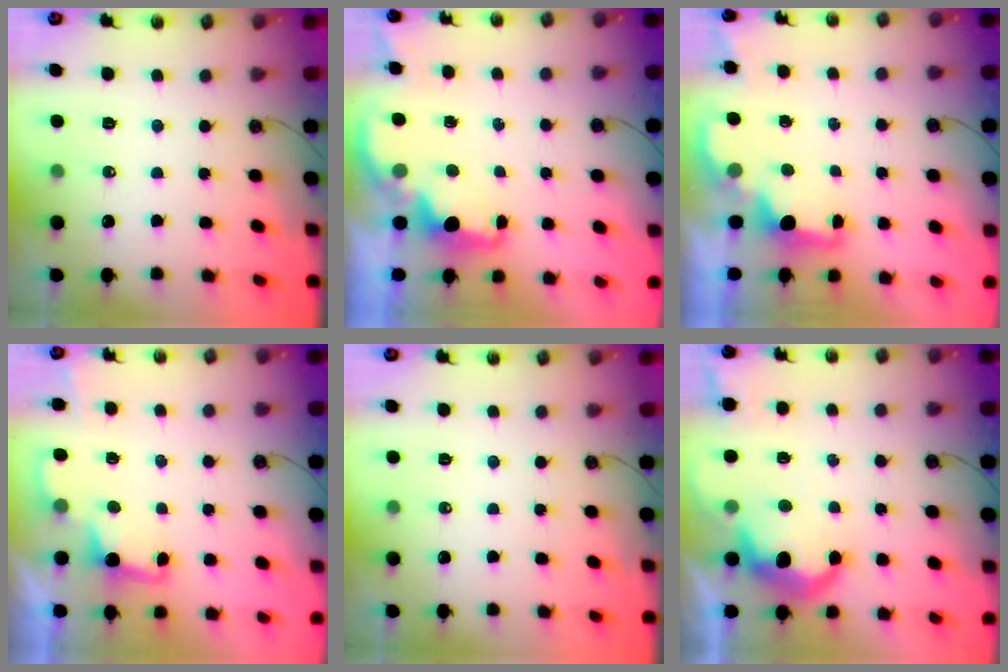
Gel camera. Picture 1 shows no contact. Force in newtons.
{"total": 2.0, "press": 1.9, "slide": 0.8}
{"total": 2.1, "press": 2.0, "slide": 0.7}
{"total": 3.1, "press": 3.0, "slide": 0.8}
{"total": 0.0}
{"total": 12.2, "press": 12.2, "slide": 0.8}